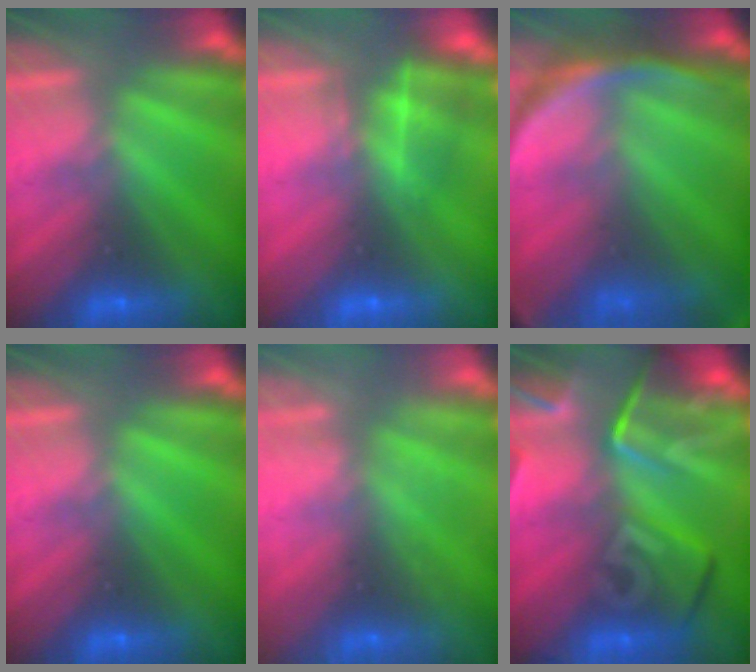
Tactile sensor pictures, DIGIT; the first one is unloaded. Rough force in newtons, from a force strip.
{"total": 4.5}
{"total": 11.3}
{"total": 0.0}
{"total": 2.1}
{"total": 9.0}